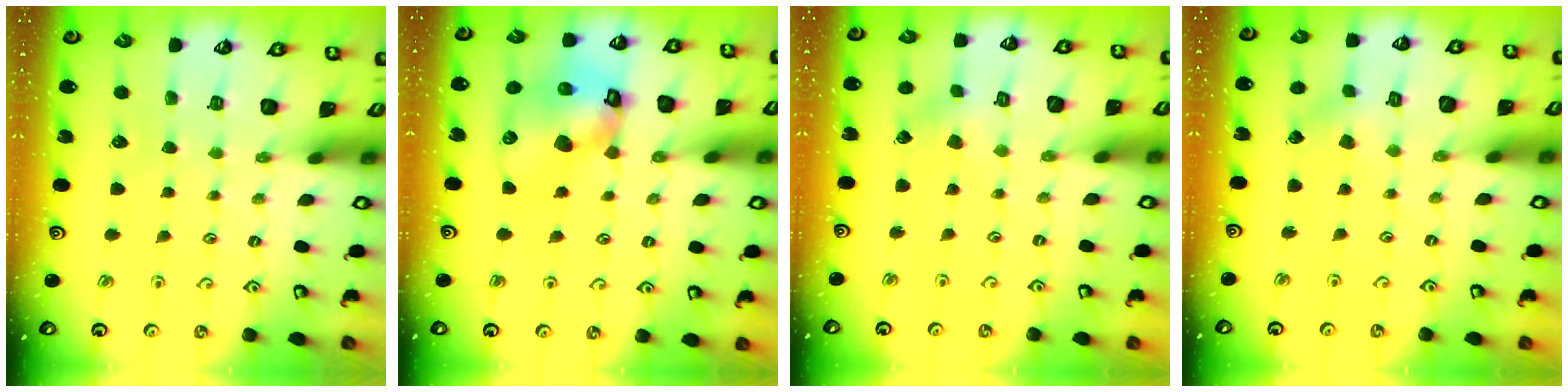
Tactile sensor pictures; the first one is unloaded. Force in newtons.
{"total": 14.6, "press": 14.5, "slide": 2.2}
{"total": 2.9, "press": 2.9, "slide": 0.2}
{"total": 2.9, "press": 2.9, "slide": 0.2}